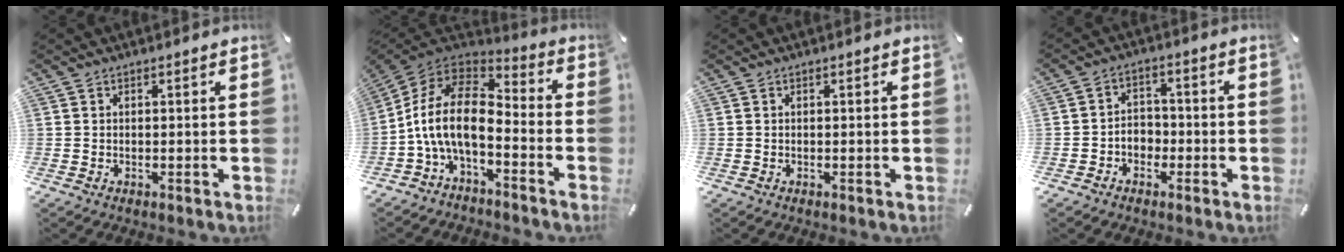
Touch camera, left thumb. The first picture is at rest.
{"total": 14.7, "force": [-3.9, 7.7, 11.9], "torque": [-0.251, 0.010, -0.073]}
{"total": 0.0}
{"total": 4.3, "force": [-2.1, 3.6, 1.2], "torque": [-0.023, 0.016, -0.040]}